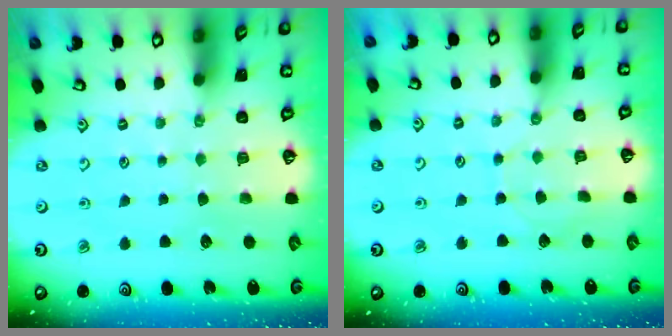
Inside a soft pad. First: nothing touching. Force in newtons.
{"total": 2.9, "press": 2.9, "slide": 0.3}